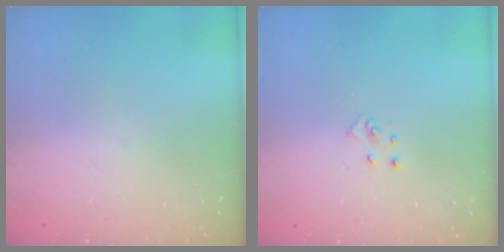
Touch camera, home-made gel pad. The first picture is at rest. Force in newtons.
{"total": 4.1, "press": 4.1, "slide": 0.4}